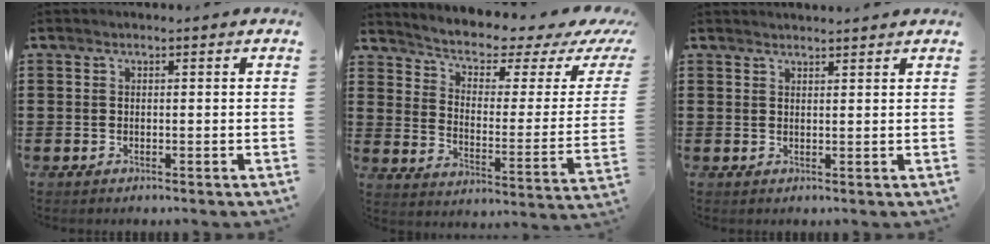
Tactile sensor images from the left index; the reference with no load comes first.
{"total": 3.5, "force": [2.2, 1.3, 2.4], "torque": [-0.060, -0.020, 0.029]}
{"total": 1.4, "force": [1.4, -0.1, 0.1], "torque": [-0.005, 0.000, 0.028]}